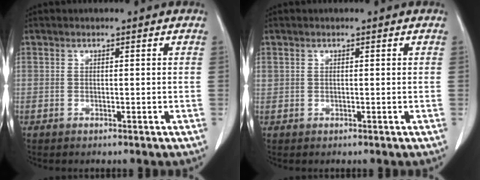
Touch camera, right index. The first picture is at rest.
{"total": 0.6, "force": [0.3, 0.5, 0.2], "torque": [-0.002, 0.009, 0.005]}